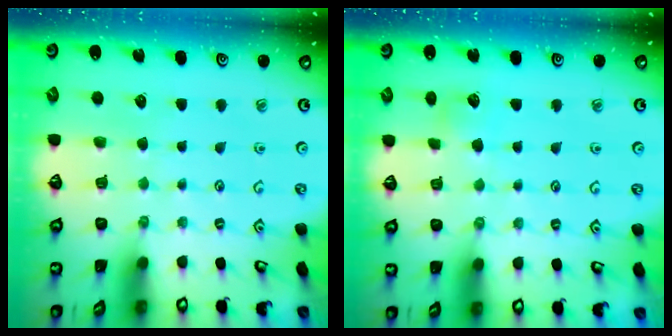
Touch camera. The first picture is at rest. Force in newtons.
{"total": 3.9, "press": 3.8, "slide": 0.5}